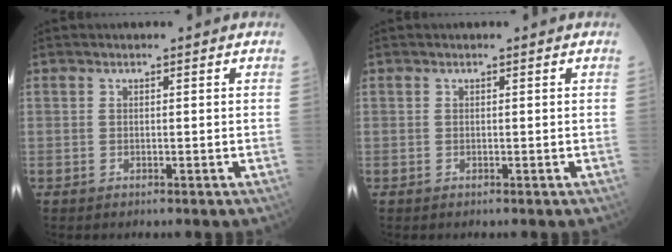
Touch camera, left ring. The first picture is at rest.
{"total": 0.0}